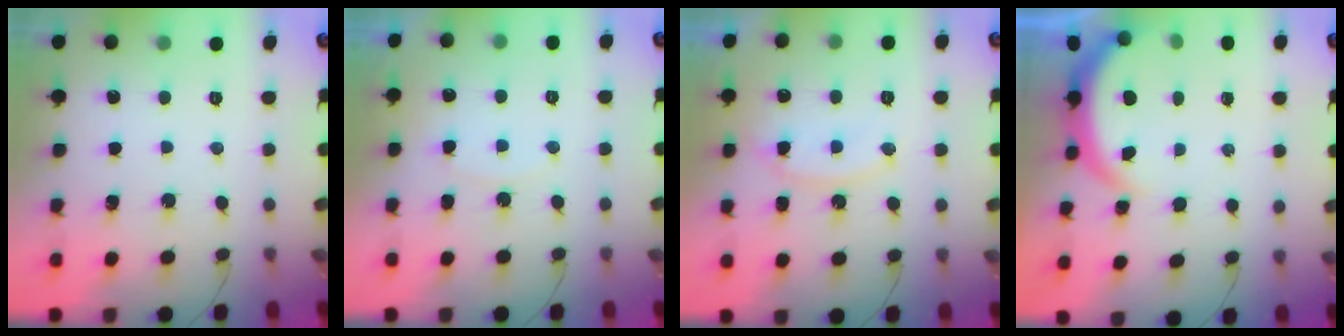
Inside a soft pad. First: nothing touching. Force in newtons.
{"total": 5.6, "press": 5.6, "slide": 0.5}
{"total": 13.0, "press": 13.0, "slide": 1.1}
{"total": 4.0, "press": 4.0, "slide": 0.4}